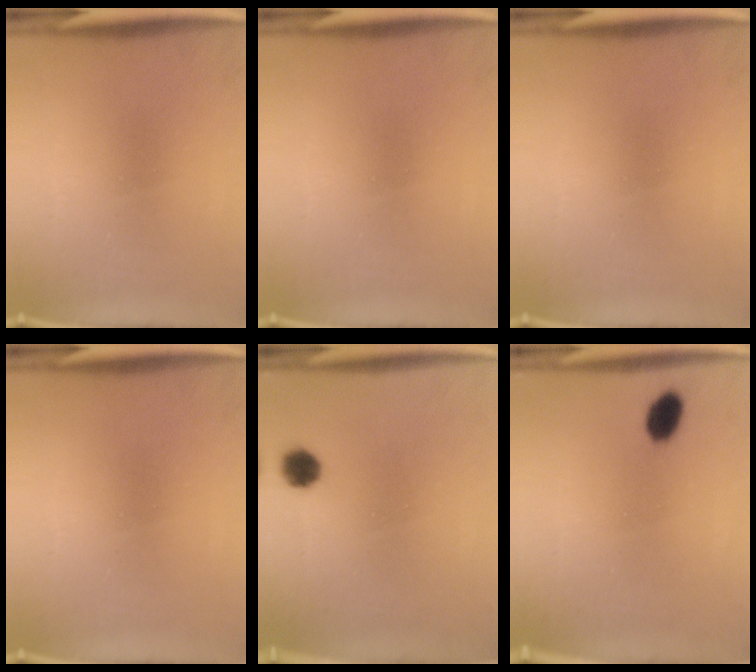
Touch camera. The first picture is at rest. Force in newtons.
{"total": 0.0}
{"total": 0.0}
{"total": 0.0}
{"total": 4.2}
{"total": 4.4}